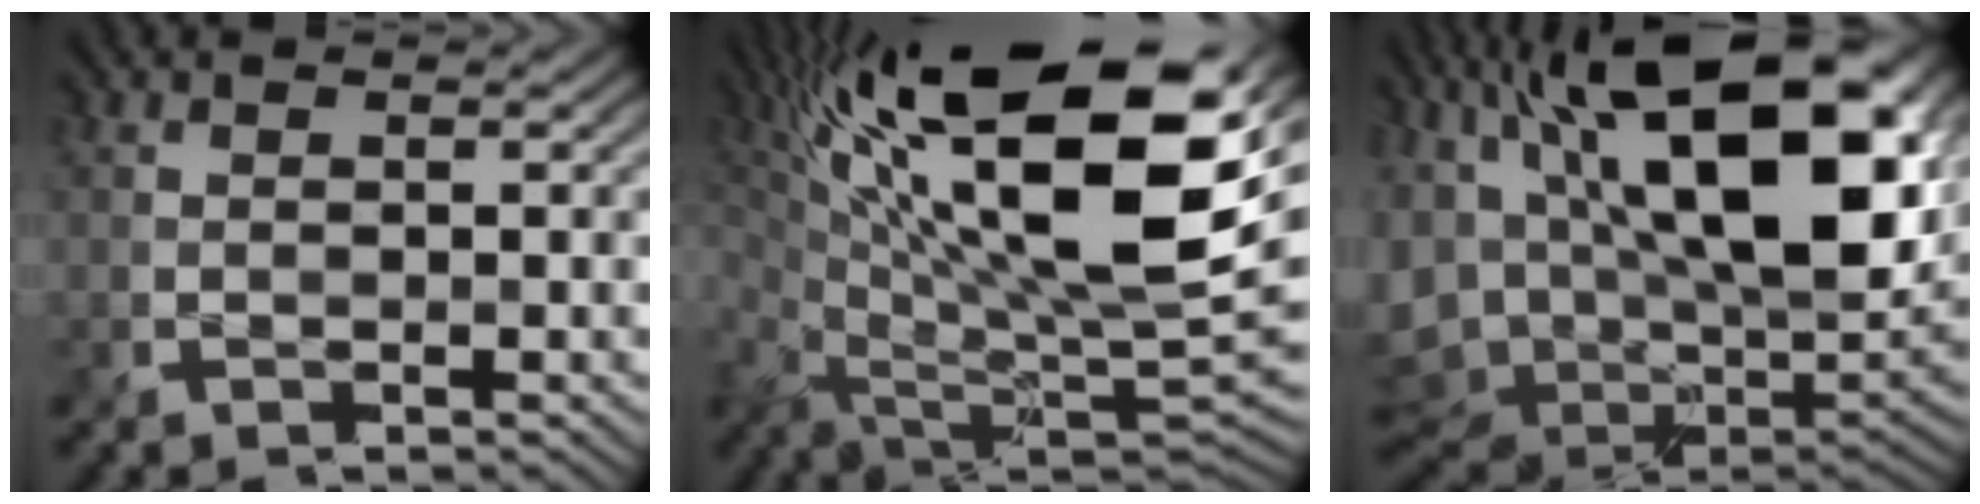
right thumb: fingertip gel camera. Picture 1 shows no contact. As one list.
[{"total": 20.4, "force": [6.2, 8.1, 17.7], "torque": [-0.312, 0.029, 0.102]}, {"total": 20.5, "force": [7.1, 8.3, 17.4], "torque": [-0.310, 0.036, 0.113]}]